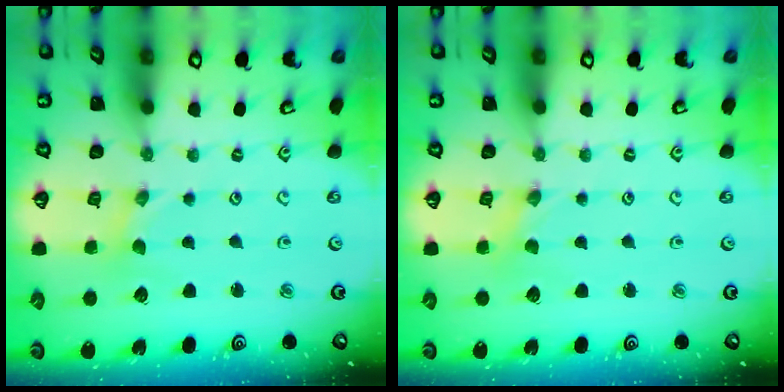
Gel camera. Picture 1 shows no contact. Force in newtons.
{"total": 0.0}